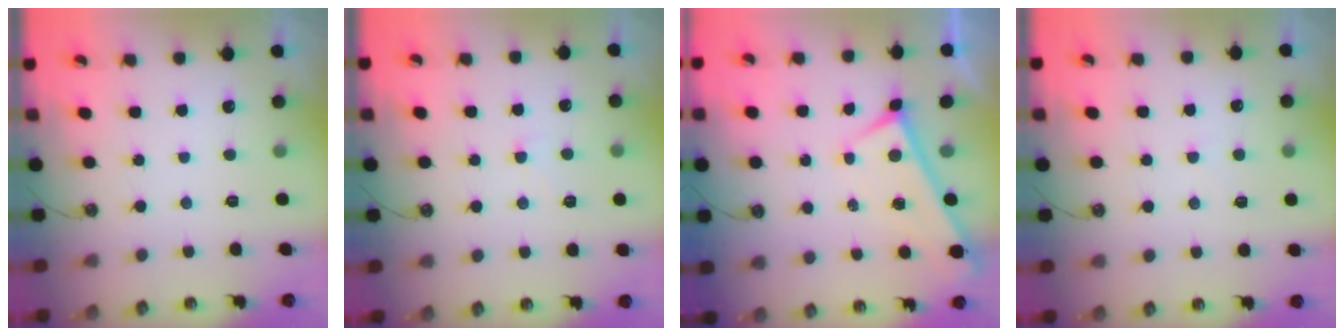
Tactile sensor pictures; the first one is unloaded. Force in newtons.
{"total": 4.5, "press": 4.5, "slide": 0.3}
{"total": 0.0}
{"total": 3.6, "press": 3.6, "slide": 0.5}